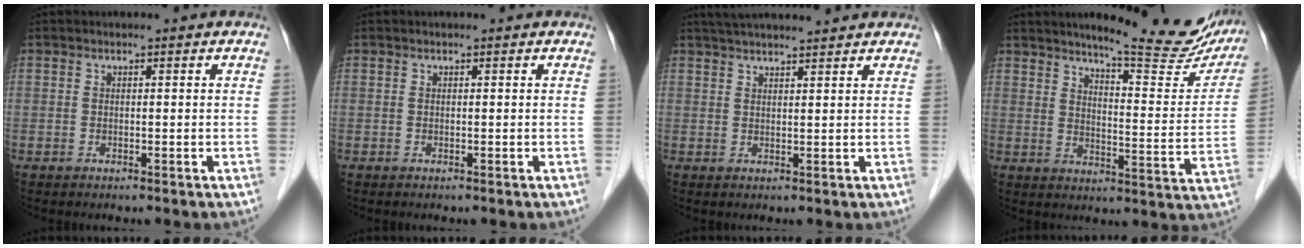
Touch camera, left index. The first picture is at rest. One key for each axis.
{"total": 0.0}
{"total": 10.2, "fx": 9.1, "fy": 0.7, "fz": 4.4, "tx": -0.071, "ty": 0.035, "tz": 0.131}
{"total": 19.2, "fx": 16.6, "fy": 2.7, "fz": 9.2, "tx": -0.112, "ty": -0.047, "tz": 0.201}